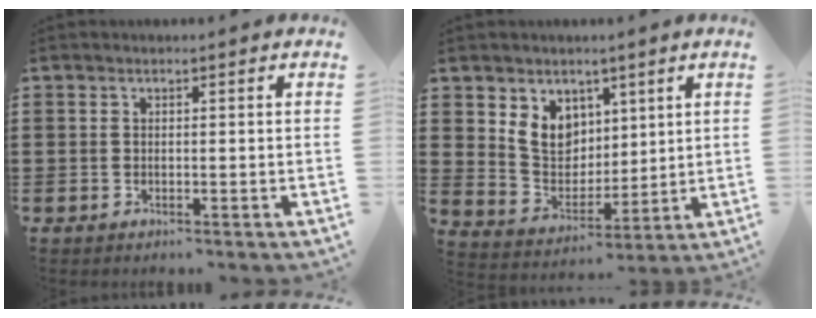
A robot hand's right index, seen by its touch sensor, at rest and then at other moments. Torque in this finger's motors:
{"motor_torque": [0.35, 0.09, 0.43, 0.10]}